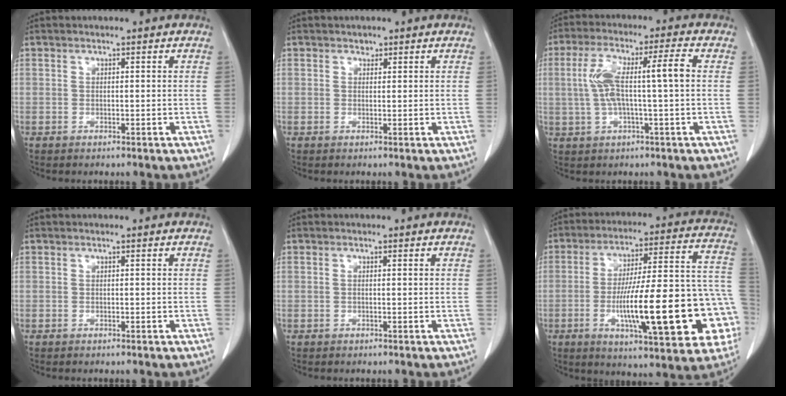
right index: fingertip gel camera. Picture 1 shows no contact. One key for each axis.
{"total": 1.5, "fx": 0.9, "fy": 1.2, "fz": 0.4, "tx": -0.009, "ty": 0.005, "tz": 0.016}
{"total": 10.1, "fx": 0.6, "fy": 1.3, "fz": 10.0, "tx": -0.198, "ty": 0.029, "tz": 0.013}
{"total": 0.0}
{"total": 1.2, "fx": 0.1, "fy": 0.5, "fz": 1.1, "tx": -0.030, "ty": 0.006, "tz": 0.006}
{"total": 26.9, "fx": -6.6, "fy": 5.1, "fz": 25.6, "tx": -0.315, "ty": 0.023, "tz": -0.088}